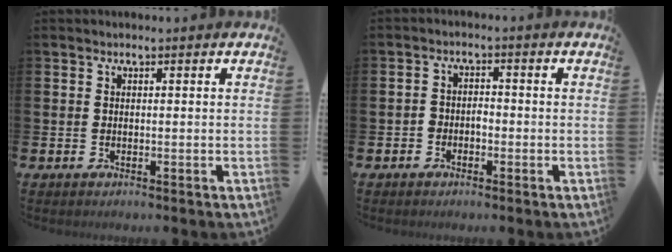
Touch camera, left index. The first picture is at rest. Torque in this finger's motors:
{"motor_torque": [0.01, 0.07, -0.01, 0.01]}